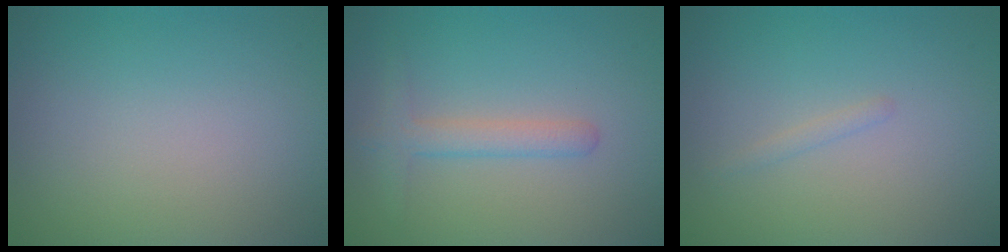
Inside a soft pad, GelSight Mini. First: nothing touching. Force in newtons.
{"total": 2.2, "press": 2.2, "slide": 0.1}
{"total": 0.6, "press": 0.6, "slide": 0.0}